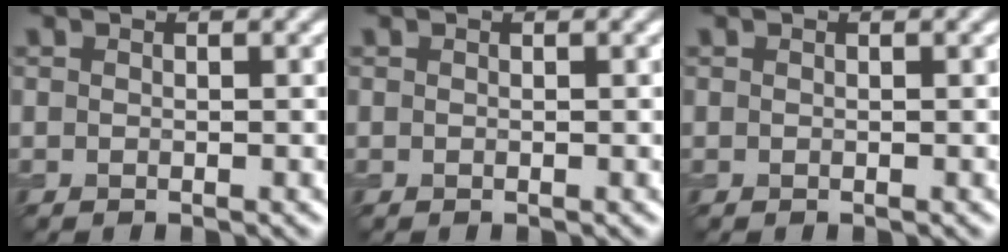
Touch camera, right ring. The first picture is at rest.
{"total": 0.0}
{"total": 0.0}